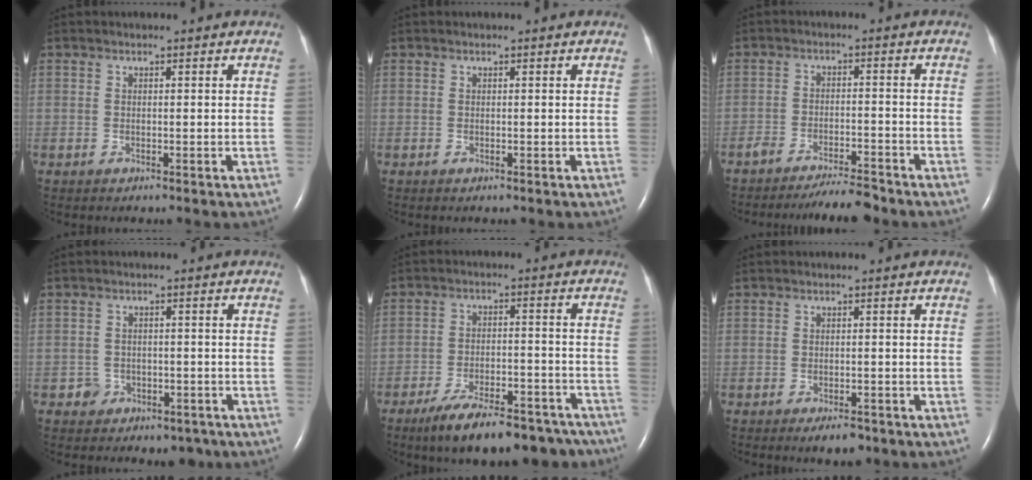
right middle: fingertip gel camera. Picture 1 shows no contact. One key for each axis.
{"total": 0.0}
{"total": 5.9, "fx": -5.5, "fy": 0.4, "fz": 2.1, "tx": -0.030, "ty": -0.013, "tz": -0.092}
{"total": 3.8, "fx": -2.3, "fy": 3.1, "fz": 0.5, "tx": 0.004, "ty": 0.016, "tz": -0.025}
{"total": 16.9, "fx": -13.9, "fy": 5.3, "fz": 8.2, "tx": -0.089, "ty": 0.020, "tz": -0.198}
{"total": 3.0, "fx": -2.1, "fy": 1.0, "fz": 1.9, "tx": -0.029, "ty": -0.003, "tz": -0.025}